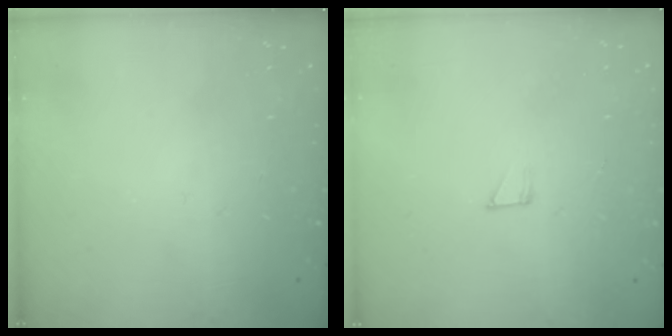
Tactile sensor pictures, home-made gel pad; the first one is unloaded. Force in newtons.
{"total": 2.3, "press": 2.3, "slide": 0.2}